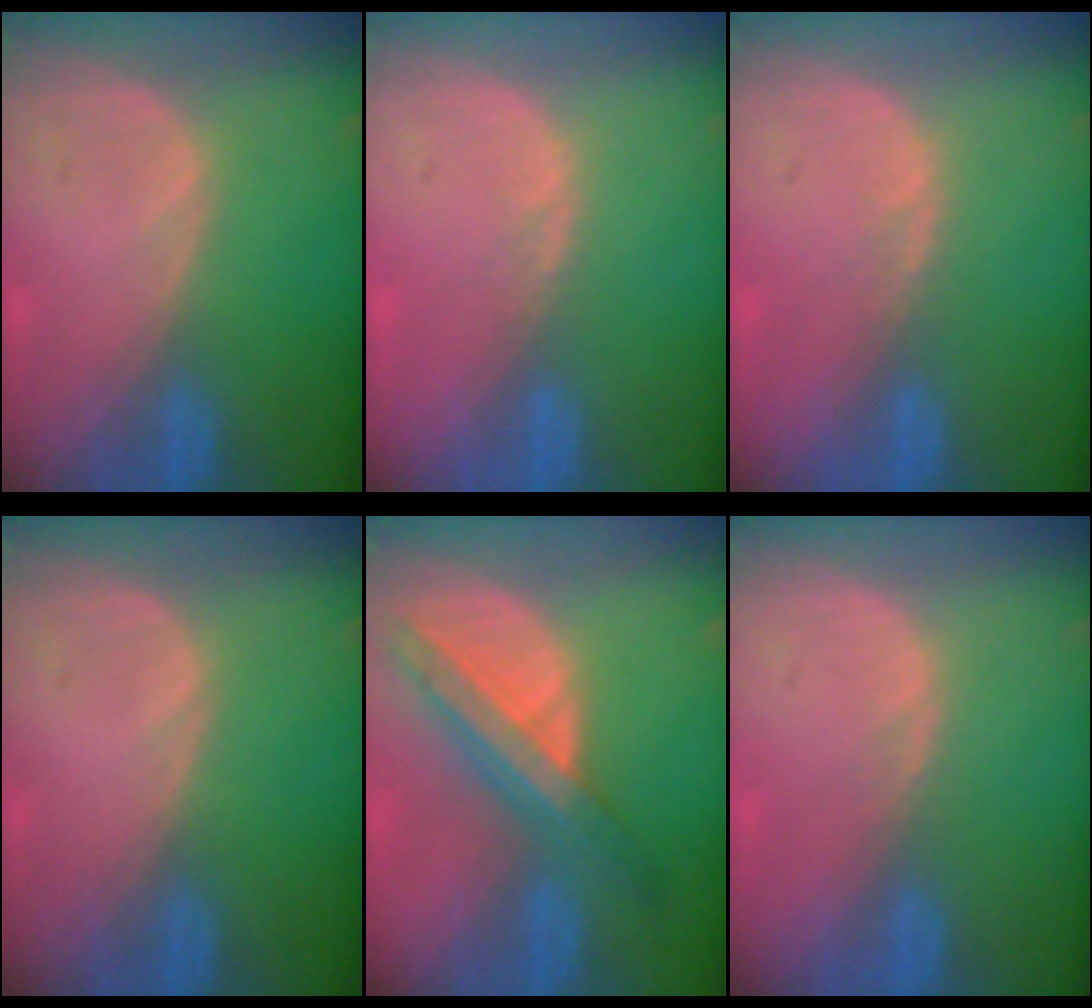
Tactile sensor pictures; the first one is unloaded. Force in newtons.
{"total": 0.8, "press": 0.8, "slide": 0.3}
{"total": 0.8, "press": 0.8, "slide": 0.3}
{"total": 0.0}
{"total": 8.7, "press": 7.4, "slide": 4.5}
{"total": 0.5, "press": 0.5, "slide": 0.1}